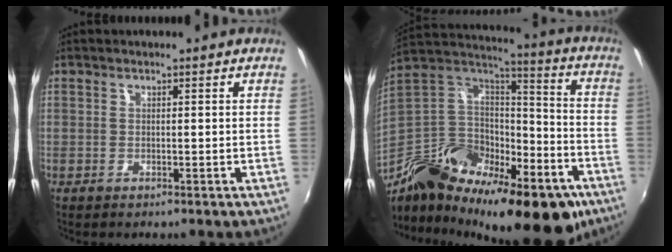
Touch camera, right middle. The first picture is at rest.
{"total": 32.5, "force": [-19.1, 15.4, 21.3], "torque": [-0.373, -0.012, -0.285]}